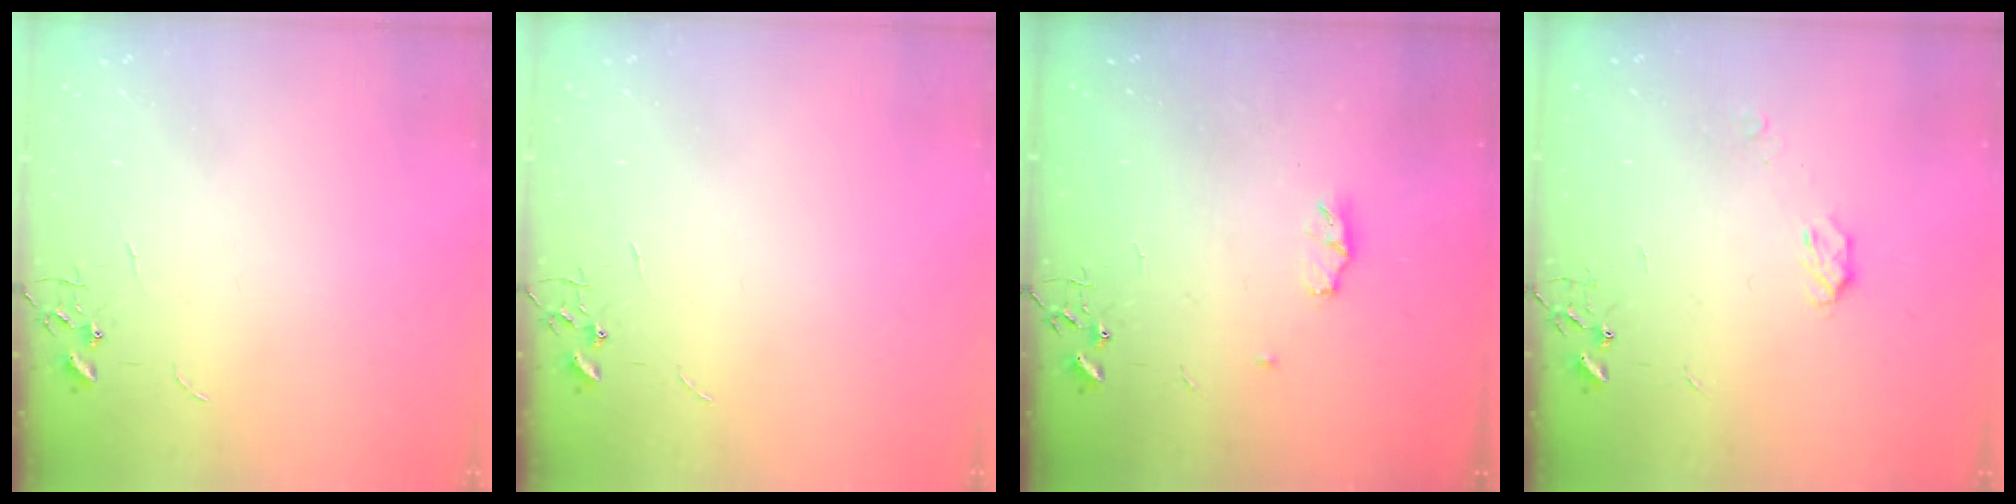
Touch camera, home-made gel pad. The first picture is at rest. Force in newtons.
{"total": 0.0}
{"total": 5.6, "press": 5.6, "slide": 0.9}
{"total": 3.9, "press": 3.9, "slide": 0.6}